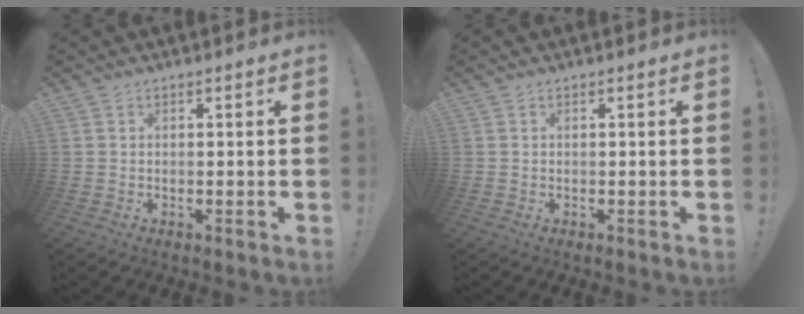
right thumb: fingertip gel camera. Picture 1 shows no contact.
{"total": 0.0}